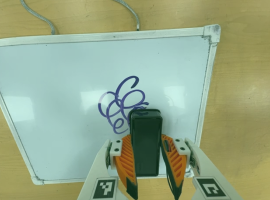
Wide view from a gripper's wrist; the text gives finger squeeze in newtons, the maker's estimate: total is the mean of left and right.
{"total": 8.0, "left": 8.0, "right": 8.1}